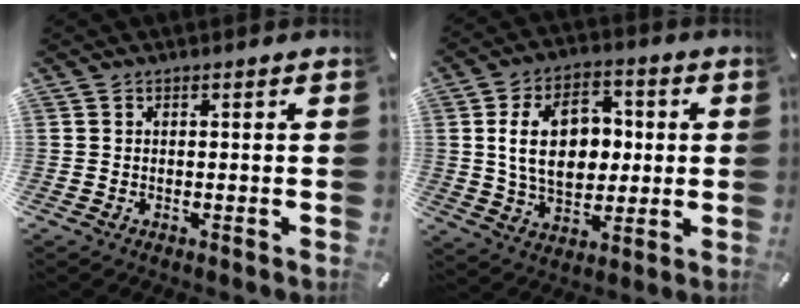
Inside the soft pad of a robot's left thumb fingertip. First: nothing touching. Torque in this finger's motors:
{"motor_torque": [1.07, 2.19, 1.44, -1.20, 0.55]}